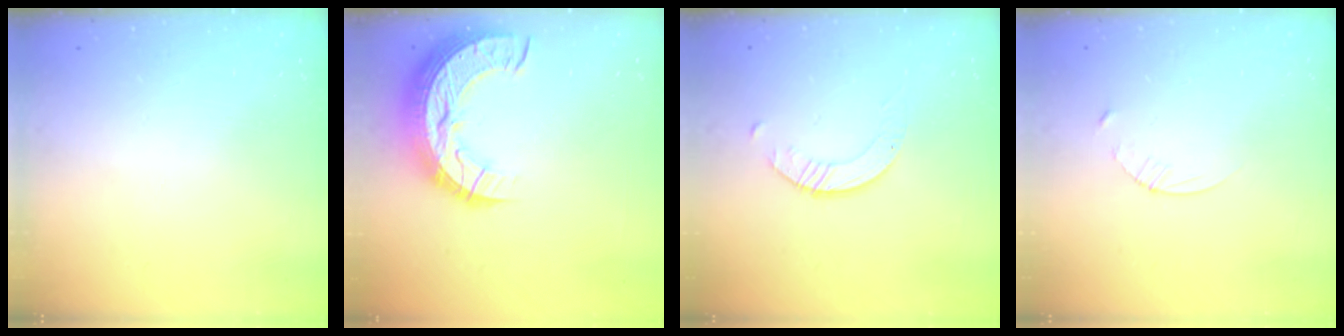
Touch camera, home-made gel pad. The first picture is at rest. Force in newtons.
{"total": 15.0, "press": 15.0, "slide": 1.0}
{"total": 1.7, "press": 1.7, "slide": 0.2}
{"total": 3.4, "press": 3.3, "slide": 0.3}